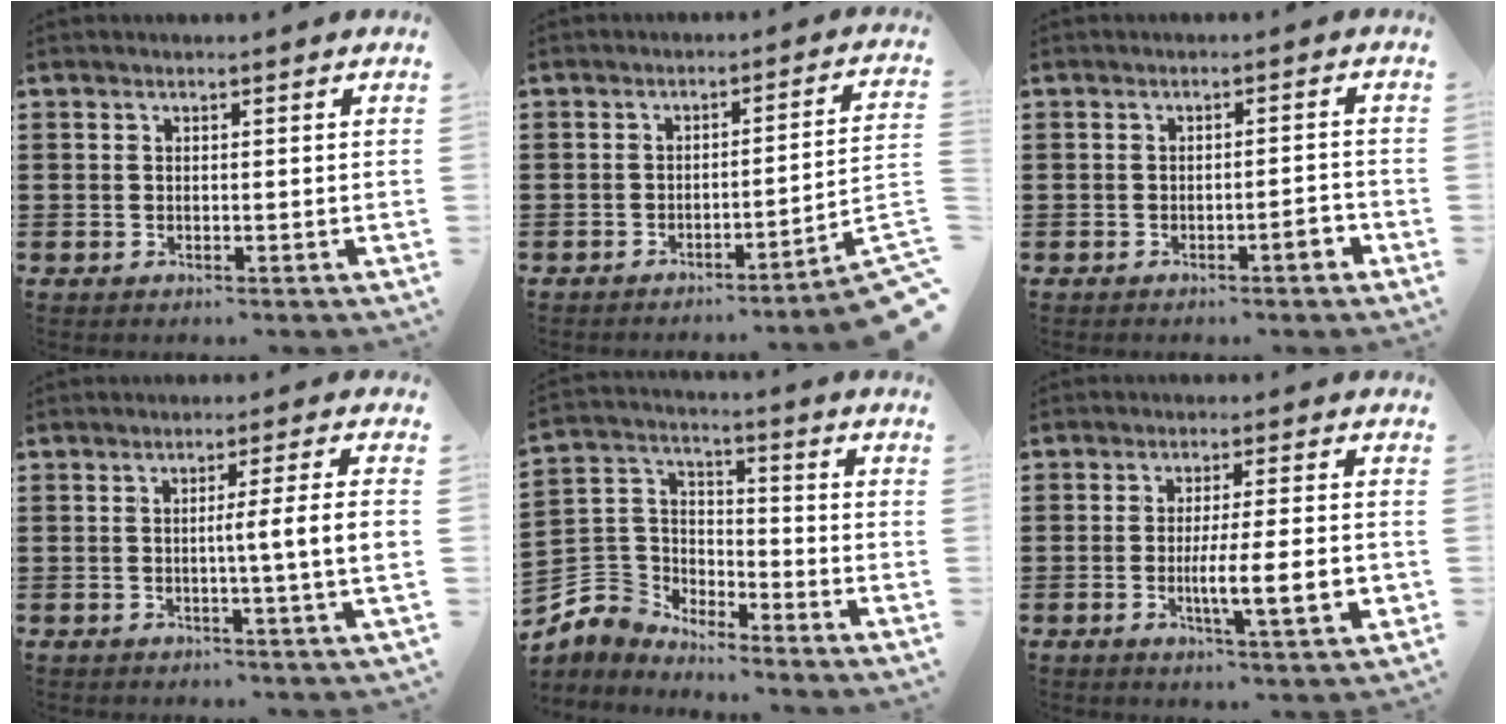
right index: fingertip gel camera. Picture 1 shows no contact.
{"total": 4.2, "force": [-2.9, -0.6, 2.9], "torque": [-0.053, -0.022, -0.060]}
{"total": 2.6, "force": [-1.7, 0.4, 1.9], "torque": [-0.033, 0.001, -0.031]}
{"total": 5.7, "force": [-0.3, -0.8, 5.7], "torque": [-0.100, -0.010, -0.009]}
{"total": 4.5, "force": [-2.8, 3.5, -0.5], "torque": [-0.038, -0.009, -0.068]}
{"total": 9.2, "force": [-1.9, 1.5, 8.8], "torque": [-0.150, -0.013, -0.035]}